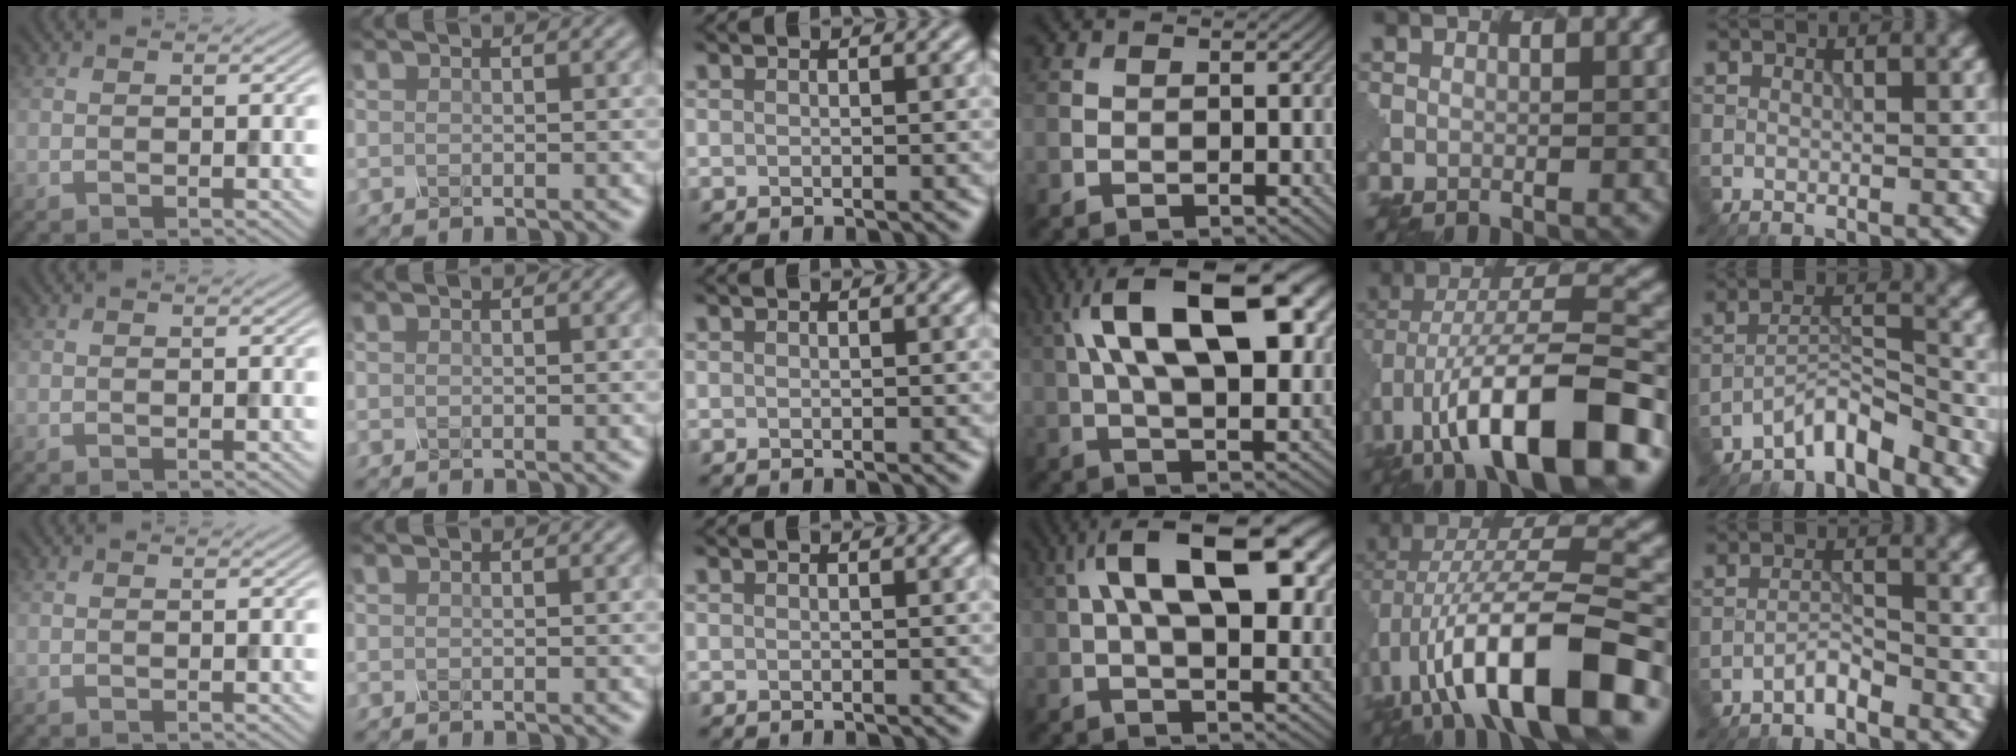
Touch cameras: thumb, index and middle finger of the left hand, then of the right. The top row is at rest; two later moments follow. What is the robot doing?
{"motion": "shake", "object": "salt shaker"}